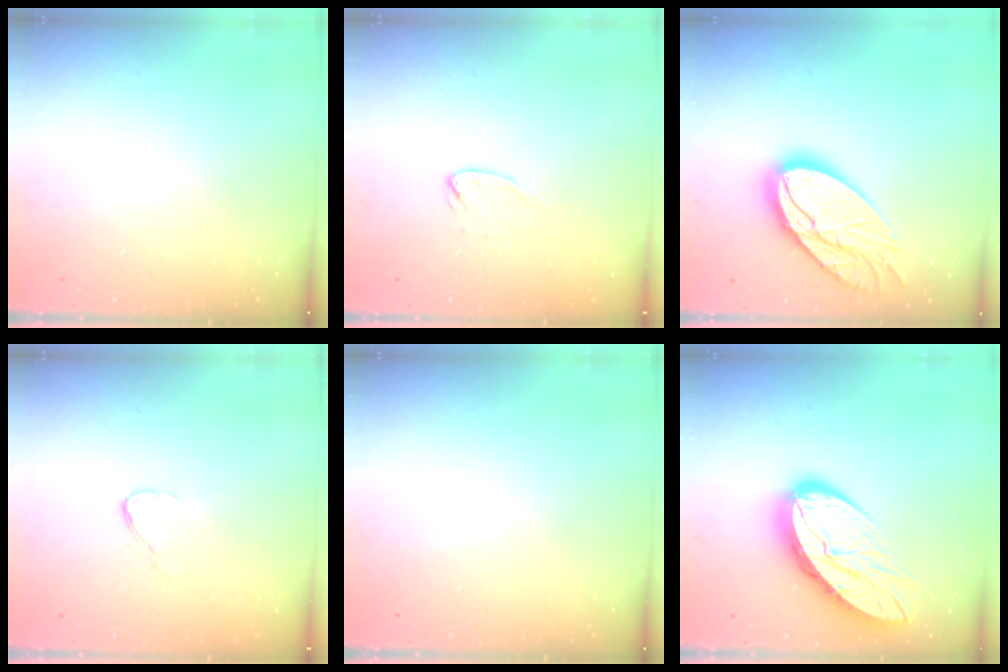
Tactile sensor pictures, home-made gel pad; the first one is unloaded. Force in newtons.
{"total": 3.5, "press": 3.4, "slide": 0.4}
{"total": 20.5, "press": 20.5, "slide": 2.0}
{"total": 3.8, "press": 3.8, "slide": 0.3}
{"total": 0.0}
{"total": 14.5, "press": 14.5, "slide": 1.3}